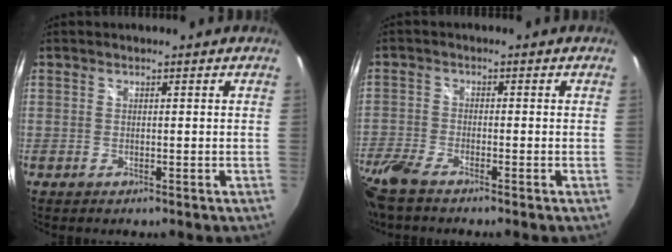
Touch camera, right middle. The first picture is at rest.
{"total": 9.3, "force": [-7.3, 2.1, 5.3], "torque": [-0.142, -0.031, -0.145]}